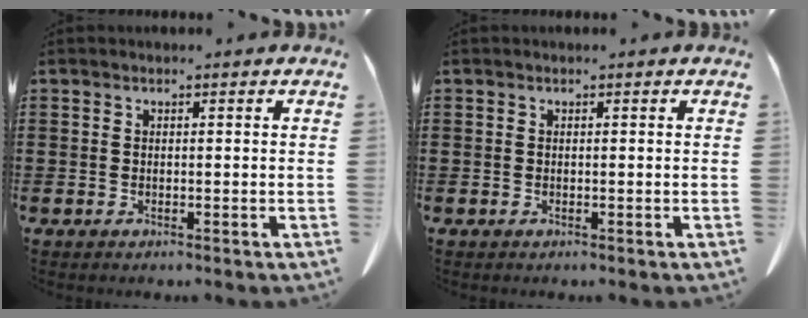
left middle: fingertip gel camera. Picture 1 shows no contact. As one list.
[{"total": 0.0}]